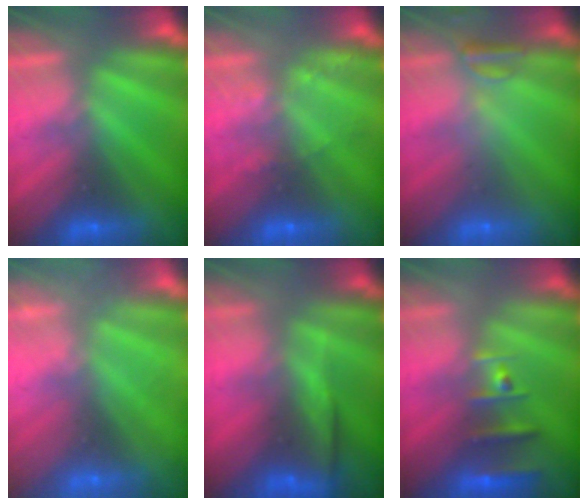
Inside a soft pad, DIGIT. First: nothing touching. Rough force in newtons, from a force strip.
{"total": 2.2}
{"total": 2.4}
{"total": 2.5}
{"total": 8.1}
{"total": 2.4}